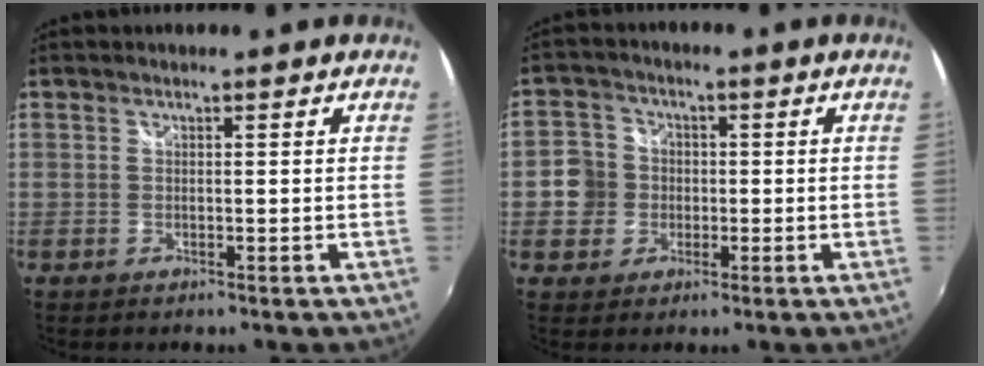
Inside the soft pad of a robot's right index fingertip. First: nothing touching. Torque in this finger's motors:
{"motor_torque": [0.40, -0.22, 0.21, 0.03]}